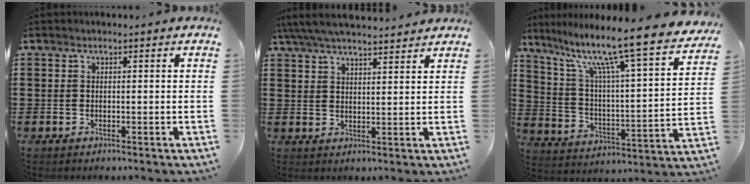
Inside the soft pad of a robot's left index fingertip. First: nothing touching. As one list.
[{"total": 5.6, "force": [5.1, 0.5, 2.1], "torque": [-0.057, -0.015, 0.093]}, {"total": 11.9, "force": [9.4, 0.0, 7.3], "torque": [-0.160, -0.074, 0.145]}]